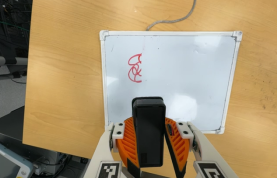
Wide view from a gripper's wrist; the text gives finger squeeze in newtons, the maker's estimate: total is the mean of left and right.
{"total": 9.5, "left": 9.3, "right": 9.8}